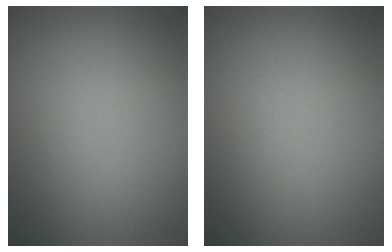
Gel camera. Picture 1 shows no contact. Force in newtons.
{"total": 0.0}